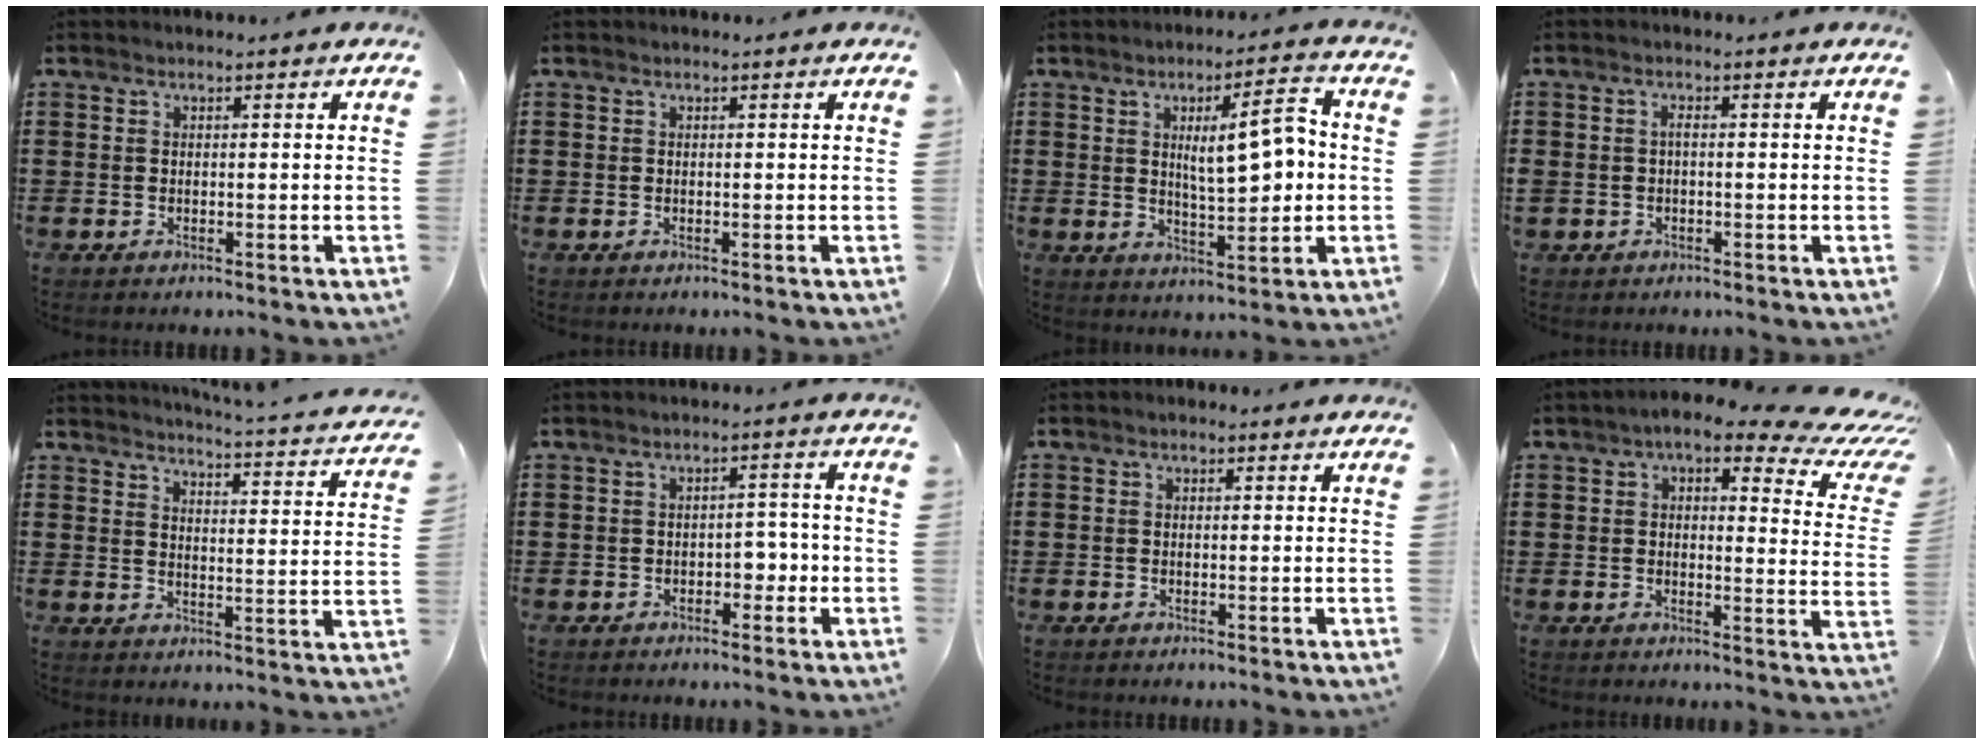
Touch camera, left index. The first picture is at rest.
{"total": 0.0}
{"total": 9.3, "force": [1.2, 3.1, 8.7], "torque": [-0.131, -0.005, 0.013]}
{"total": 1.2, "force": [-0.4, 0.6, 0.9], "torque": [-0.021, 0.002, -0.009]}
{"total": 3.5, "force": [3.4, -0.5, 0.9], "torque": [-0.028, -0.036, 0.051]}
{"total": 3.0, "force": [-1.2, 1.8, 2.1], "torque": [-0.043, 0.004, -0.028]}
{"total": 0.9, "force": [-0.1, 0.9, 0.3], "torque": [-0.007, 0.004, -0.002]}
{"total": 6.8, "force": [4.4, 2.3, 4.6], "torque": [-0.082, -0.022, 0.068]}